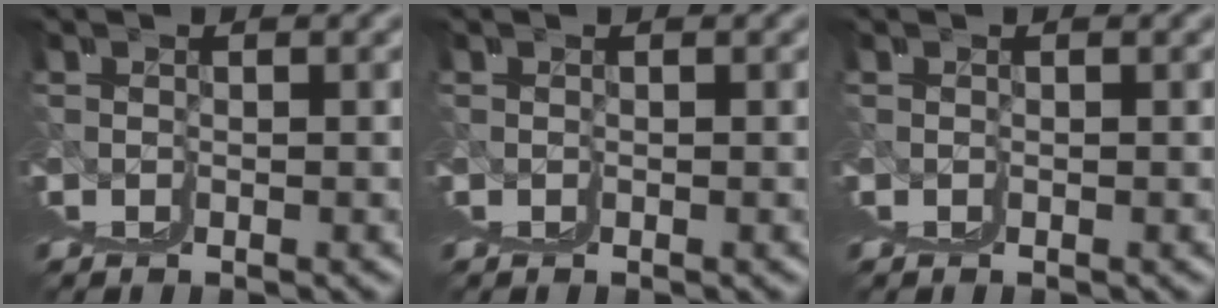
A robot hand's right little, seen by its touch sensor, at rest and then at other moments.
{"total": 0.0}
{"total": 0.0}